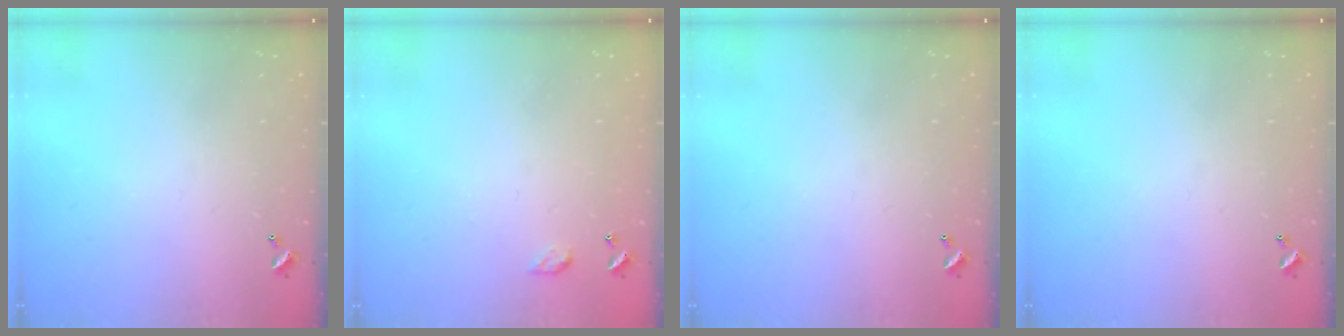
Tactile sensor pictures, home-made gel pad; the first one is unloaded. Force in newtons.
{"total": 3.2, "press": 3.2, "slide": 0.4}
{"total": 0.0}
{"total": 0.0}